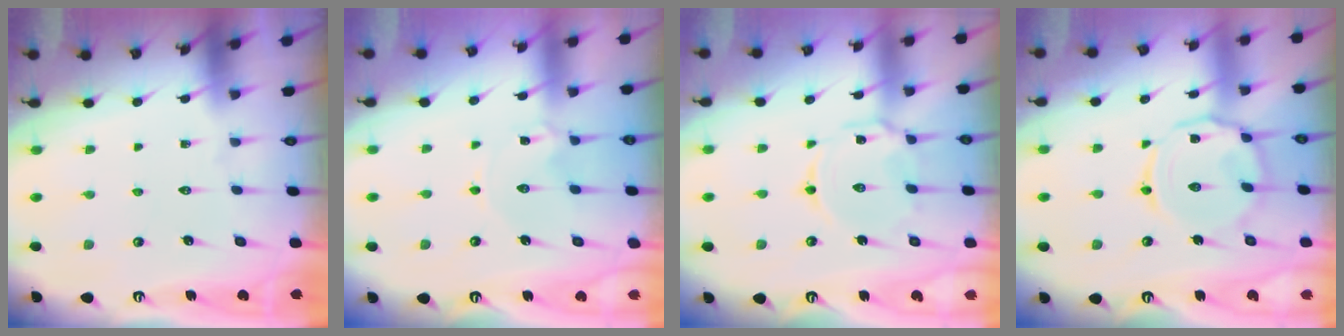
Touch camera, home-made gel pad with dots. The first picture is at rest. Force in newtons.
{"total": 0.0}
{"total": 5.8, "press": 5.8, "slide": 0.5}
{"total": 9.3, "press": 9.2, "slide": 0.8}